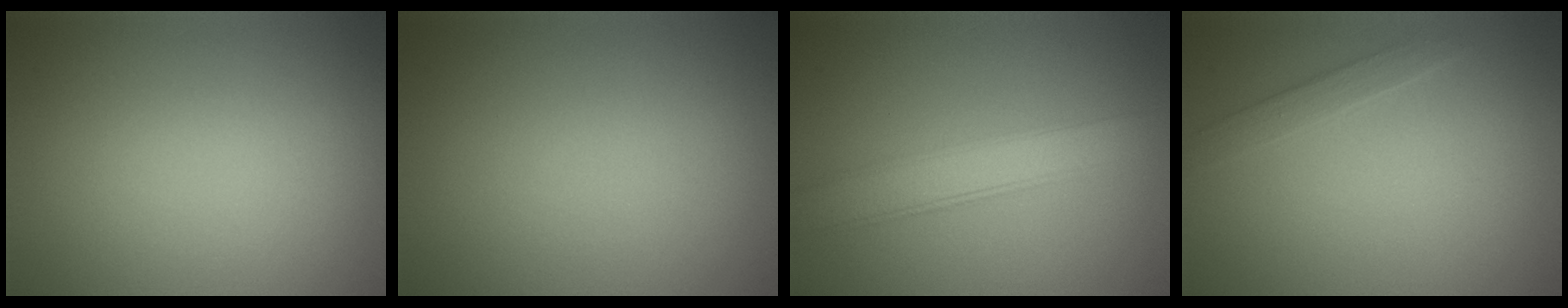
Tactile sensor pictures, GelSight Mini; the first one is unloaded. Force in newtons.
{"total": 0.0}
{"total": 3.8, "press": 3.8, "slide": 0.2}
{"total": 1.3, "press": 1.3, "slide": 0.1}